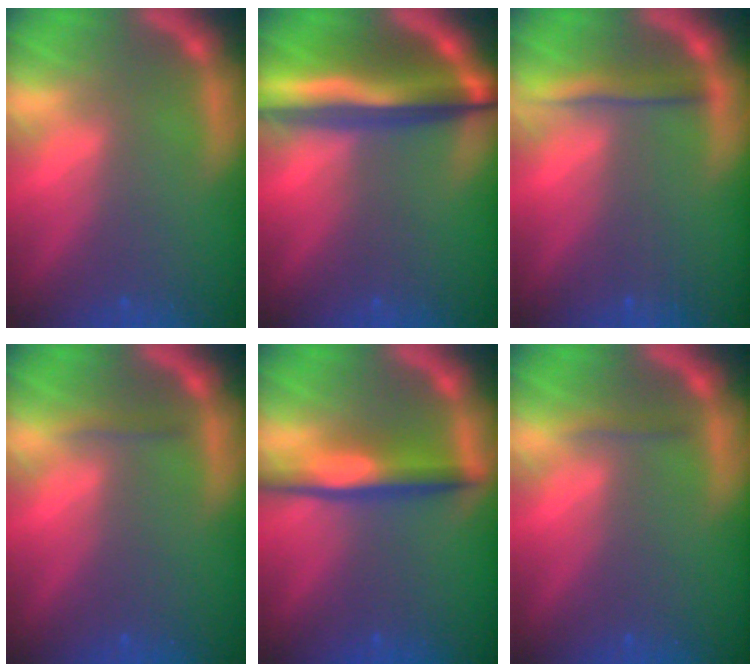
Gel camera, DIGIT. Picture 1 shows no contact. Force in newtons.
{"total": 9.1}
{"total": 2.5}
{"total": 0.9}
{"total": 4.5}
{"total": 0.9}